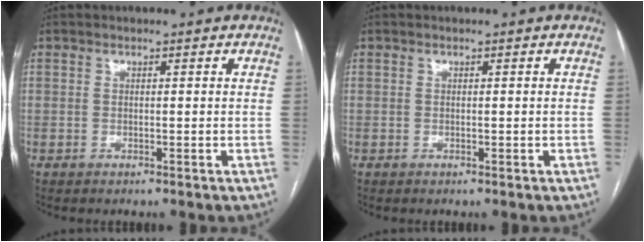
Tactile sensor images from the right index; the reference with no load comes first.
{"total": 0.0}